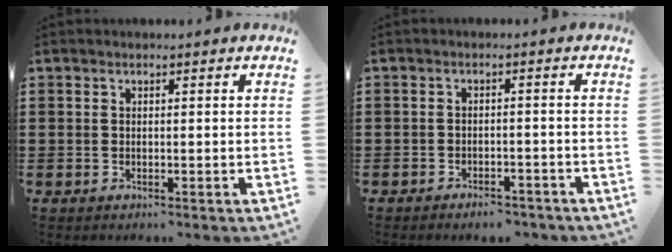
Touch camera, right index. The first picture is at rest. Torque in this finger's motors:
{"motor_torque": [-0.06, 0.14, 0.26, 0.02]}